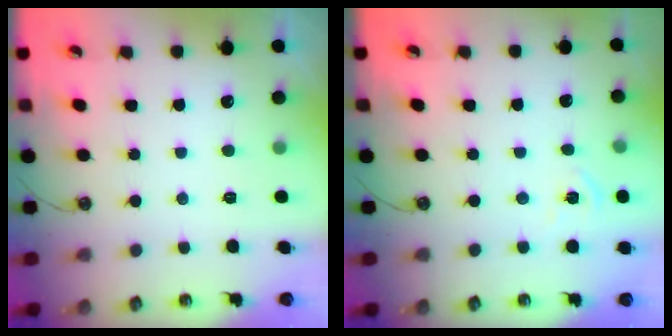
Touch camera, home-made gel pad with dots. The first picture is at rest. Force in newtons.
{"total": 3.7, "press": 3.6, "slide": 0.5}